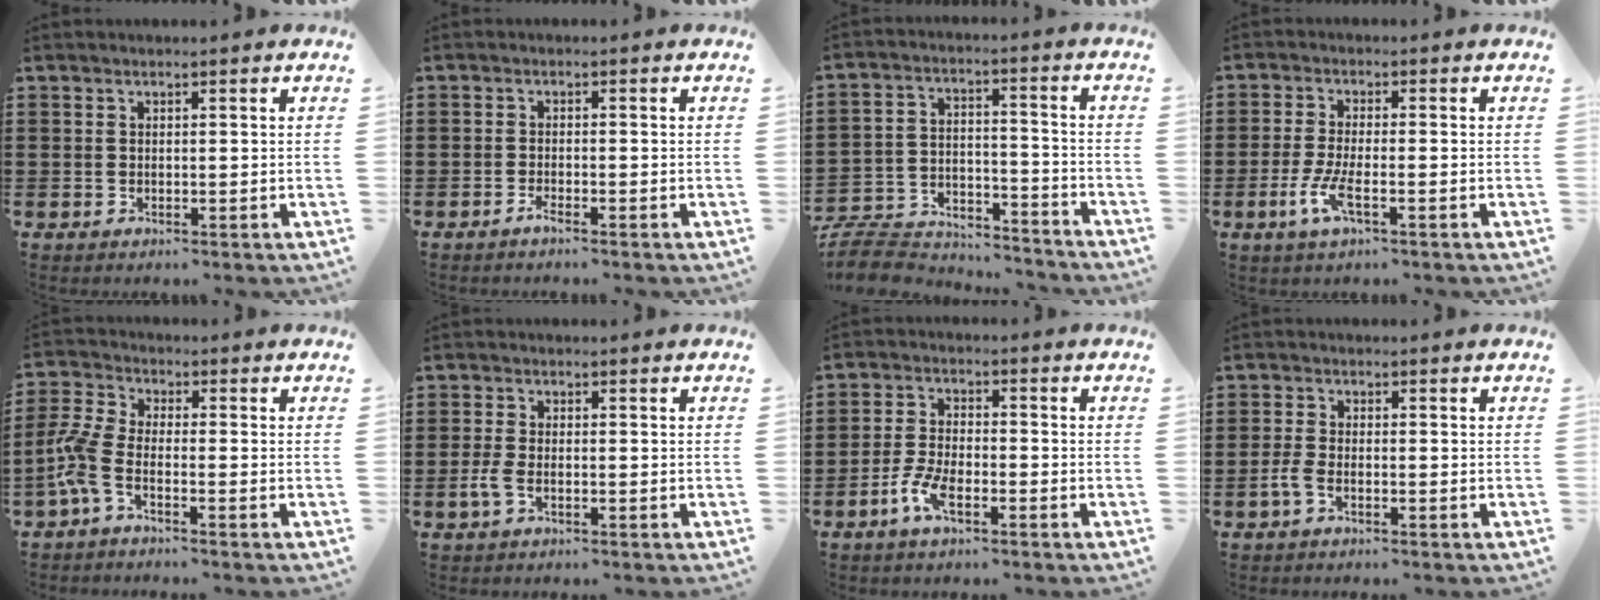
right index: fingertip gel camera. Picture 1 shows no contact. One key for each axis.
{"total": 1.4, "fx": -1.2, "fy": 0.0, "fz": 0.7, "tx": -0.012, "ty": -0.005, "tz": -0.022}
{"total": 8.9, "fx": -8.4, "fy": 2.1, "fz": 1.8, "tx": -0.048, "ty": 0.016, "tz": -0.169}
{"total": 4.9, "fx": -2.1, "fy": 1.0, "fz": 4.3, "tx": -0.105, "ty": -0.015, "tz": -0.047}
{"total": 5.3, "fx": -2.7, "fy": 1.8, "fz": 4.2, "tx": -0.124, "ty": -0.016, "tz": -0.062}
{"total": 2.5, "fx": -1.1, "fy": 0.9, "fz": 2.1, "tx": -0.052, "ty": -0.006, "tz": -0.023}
{"total": 5.2, "fx": -3.0, "fy": 1.9, "fz": 3.7, "tx": -0.097, "ty": -0.003, "tz": -0.064}
{"total": 2.3, "fx": -1.3, "fy": 0.7, "fz": 1.8, "tx": -0.047, "ty": -0.006, "tz": -0.027}